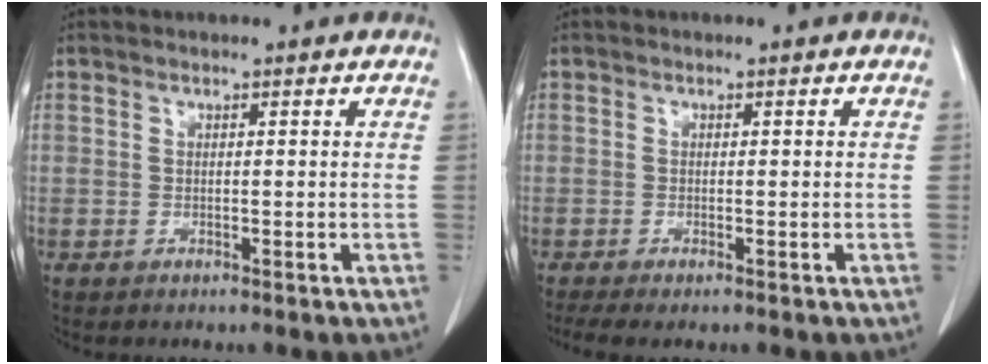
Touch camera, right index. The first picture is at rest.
{"total": 2.6, "force": [-1.9, 0.4, 1.8], "torque": [-0.035, -0.007, -0.033]}